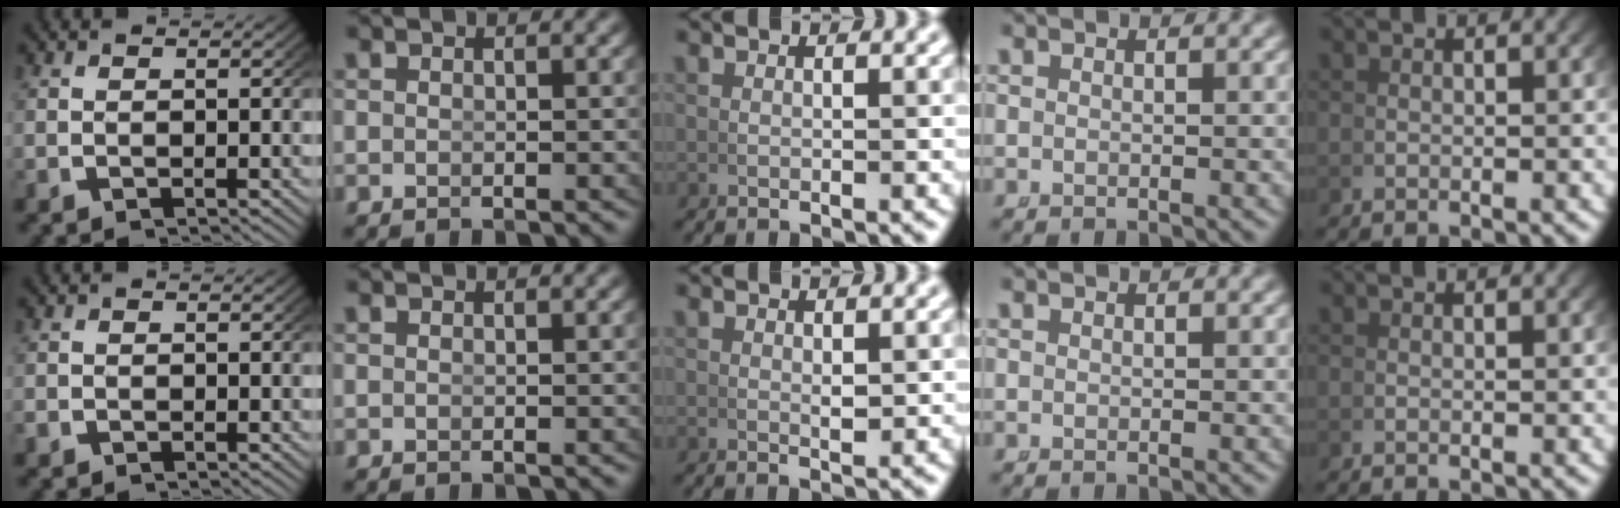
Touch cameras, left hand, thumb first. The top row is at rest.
{"thumb": {"total": 0.7, "force": [-0.3, 0.6, 0.1], "torque": [-0.007, -0.006, -0.006]}, "middle": {"total": 0.9, "force": [0.3, 0.3, 0.8], "torque": [-0.012, -0.004, 0.009]}}